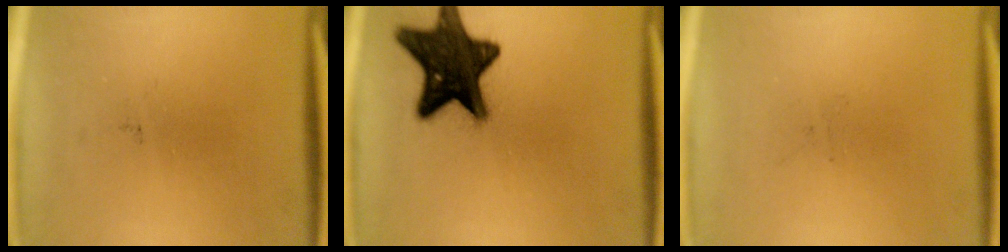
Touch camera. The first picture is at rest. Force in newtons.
{"total": 17.5}
{"total": 0.0}